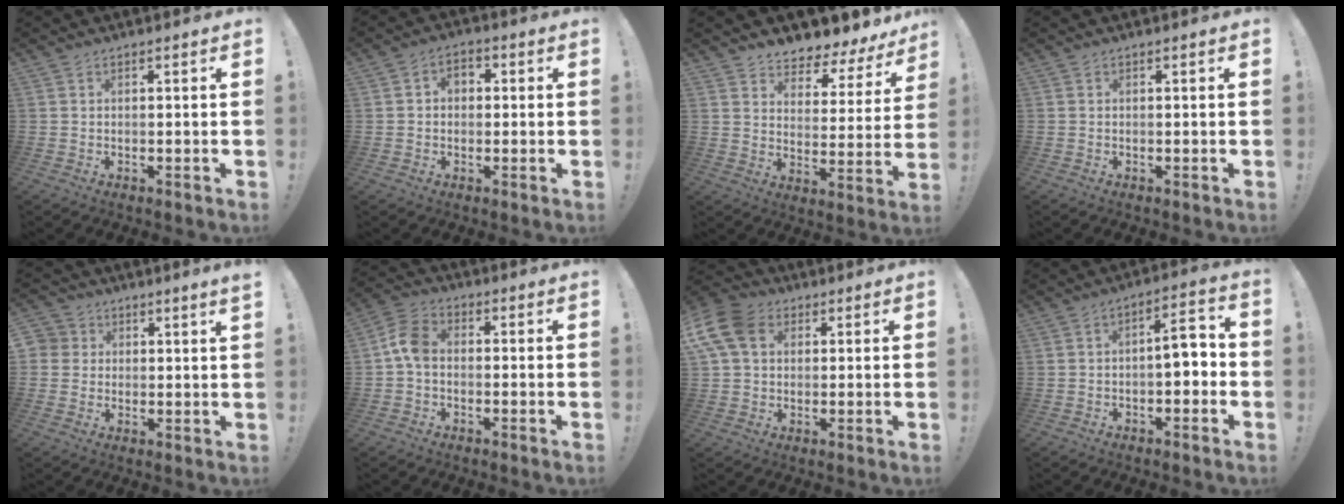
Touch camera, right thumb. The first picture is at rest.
{"total": 3.5, "force": [-0.2, 2.8, 2.0], "torque": [-0.036, 0.007, -0.004]}
{"total": 5.6, "force": [4.8, 2.4, 1.5], "torque": [-0.013, -0.060, 0.082]}
{"total": 0.0}
{"total": 3.4, "force": [2.3, 2.3, 1.1], "torque": [-0.019, -0.014, 0.042]}
{"total": 7.8, "force": [-0.4, 5.2, 5.8], "torque": [-0.113, 0.013, -0.002]}
{"total": 13.3, "force": [3.8, 9.8, 8.1], "torque": [-0.162, -0.003, 0.074]}
{"total": 7.0, "force": [-1.4, 2.8, 6.2], "torque": [-0.087, 0.008, -0.029]}